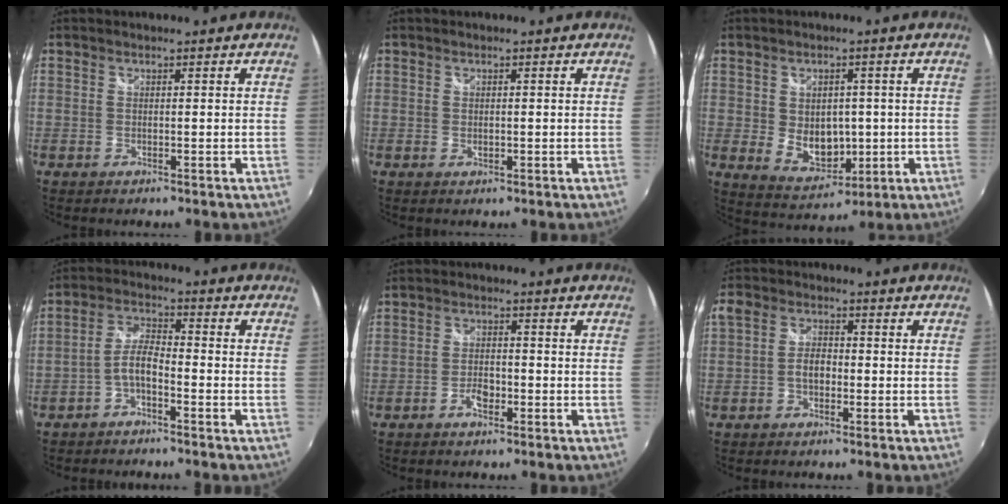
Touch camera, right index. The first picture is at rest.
{"total": 0.8, "force": [0.1, 0.7, 0.4], "torque": [-0.006, -0.002, 0.002]}
{"total": 8.8, "force": [-0.5, 6.8, 5.6], "torque": [-0.104, -0.010, 0.013]}
{"total": 4.6, "force": [-2.6, 1.4, 3.5], "torque": [-0.082, 0.015, -0.053]}
{"total": 3.4, "force": [-1.7, 1.8, 2.4], "torque": [-0.051, 0.002, -0.033]}
{"total": 4.6, "force": [-1.3, 3.0, 3.2], "torque": [-0.064, 0.011, -0.030]}